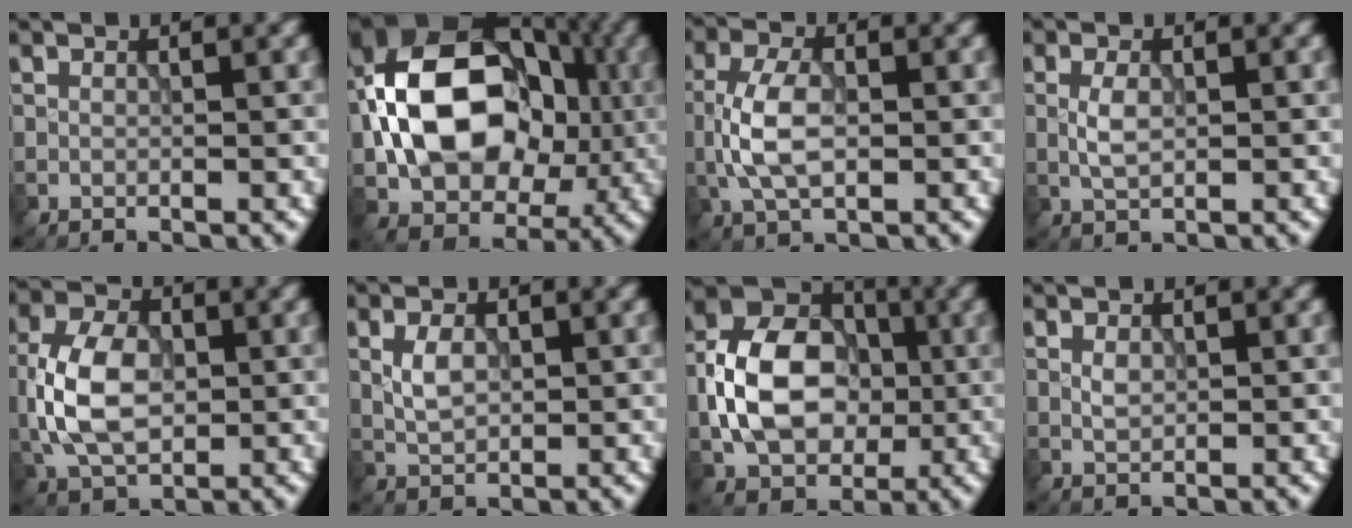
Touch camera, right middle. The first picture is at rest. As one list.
[{"total": 14.8, "force": [0.3, 10.7, 10.2], "torque": [-0.172, 0.020, -0.006]}, {"total": 4.9, "force": [-0.6, 2.8, 4.0], "torque": [-0.091, 0.001, -0.015]}, {"total": 1.9, "force": [0.1, 1.0, 1.6], "torque": [-0.038, 0.000, 0.002]}, {"total": 7.1, "force": [-0.4, 4.8, 5.3], "torque": [-0.114, 0.005, -0.013]}, {"total": 2.5, "force": [0.4, 1.6, 1.8], "torque": [-0.040, 0.001, 0.008]}, {"total": 9.6, "force": [-0.9, 7.0, 6.5], "torque": [-0.126, 0.014, -0.027]}, {"total": 1.0, "force": [0.2, 0.7, 0.6], "torque": [-0.014, 0.000, 0.004]}]